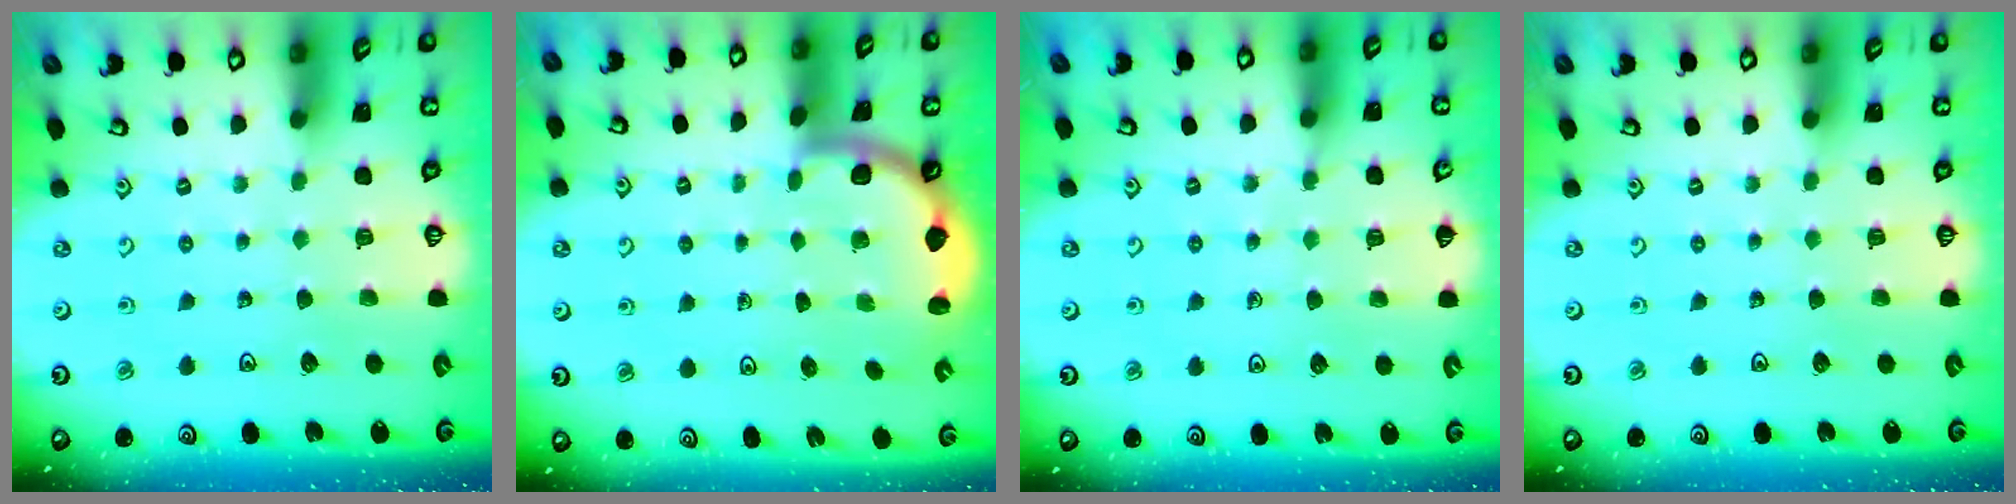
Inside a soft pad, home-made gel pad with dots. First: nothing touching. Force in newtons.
{"total": 1.7, "press": 1.7, "slide": 0.1}
{"total": 5.1, "press": 4.9, "slide": 1.5}
{"total": 0.0}